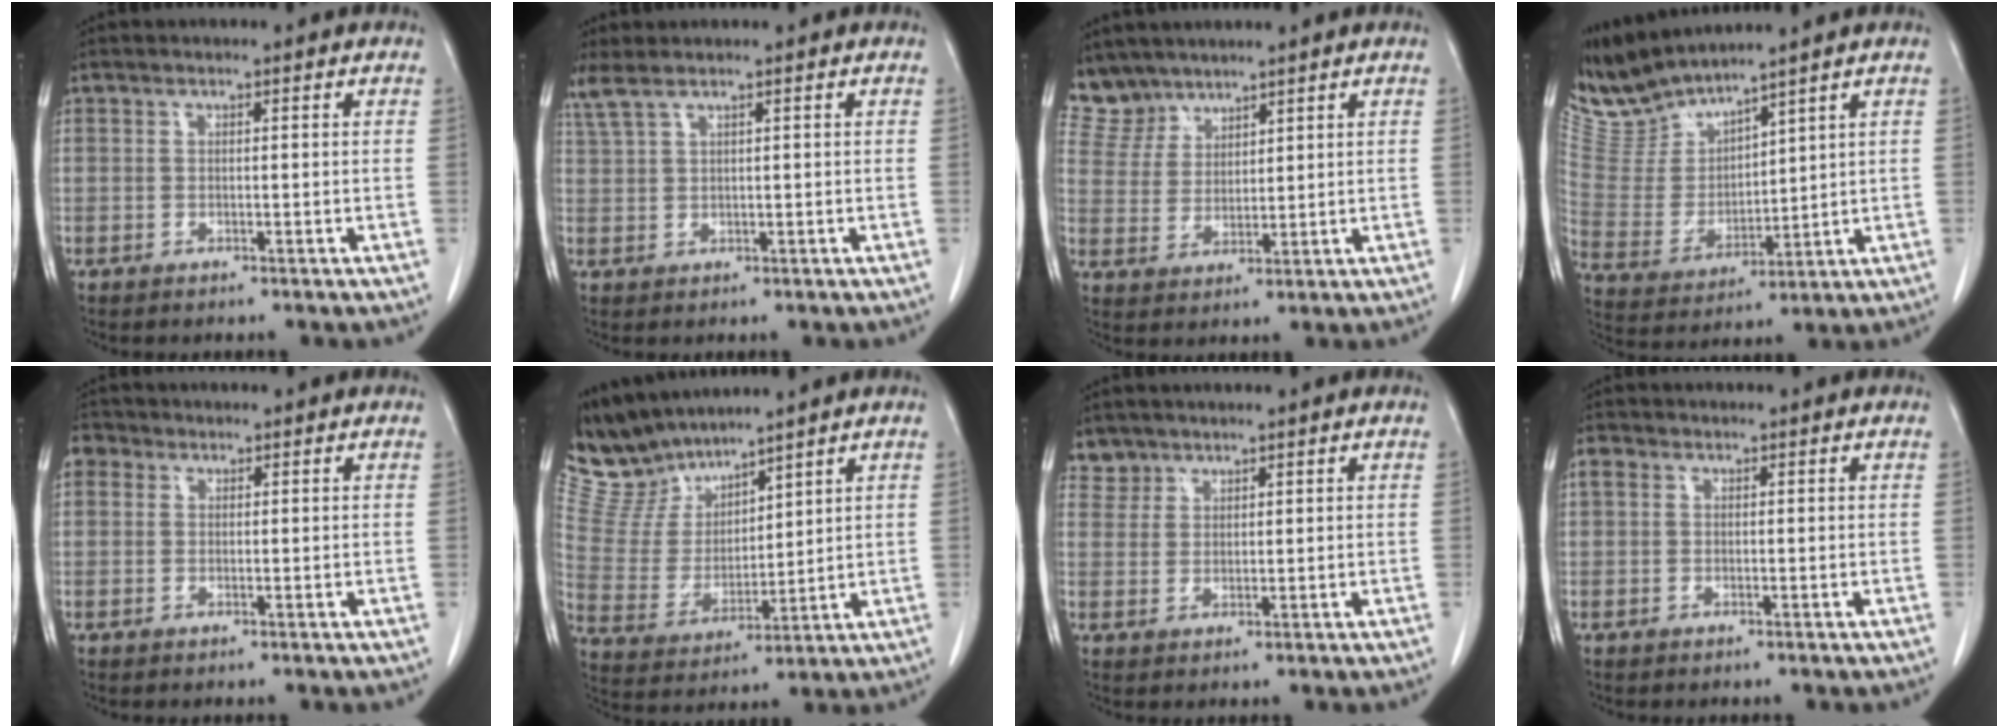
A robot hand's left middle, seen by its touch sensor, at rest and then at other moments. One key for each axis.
{"total": 2.4, "fx": 2.1, "fy": 0.2, "fz": 1.3, "tx": -0.040, "ty": 0.014, "tz": 0.052}
{"total": 5.3, "fx": 4.9, "fy": 2.1, "fz": -0.4, "tx": 0.004, "ty": 0.006, "tz": 0.110}
{"total": 8.2, "fx": 8.2, "fy": 0.0, "fz": 0.9, "tx": -0.047, "ty": -0.001, "tz": 0.189}
{"total": 2.1, "fx": 0.8, "fy": 1.8, "fz": 0.6, "tx": -0.006, "ty": 0.012, "tz": 0.010}
{"total": 9.3, "fx": 8.9, "fy": 2.4, "fz": 0.8, "tx": -0.036, "ty": 0.009, "tz": 0.198}
{"total": 2.4, "fx": 2.0, "fy": 1.3, "fz": -0.6, "tx": 0.018, "ty": 0.007, "tz": 0.035}
{"total": 1.1, "fx": 0.3, "fy": 1.0, "fz": 0.5, "tx": -0.012, "ty": 0.011, "tz": 0.003}